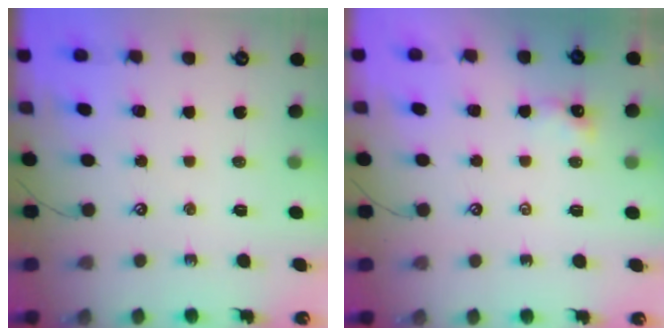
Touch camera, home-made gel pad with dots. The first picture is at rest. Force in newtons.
{"total": 0.8, "press": 0.8, "slide": 0.3}